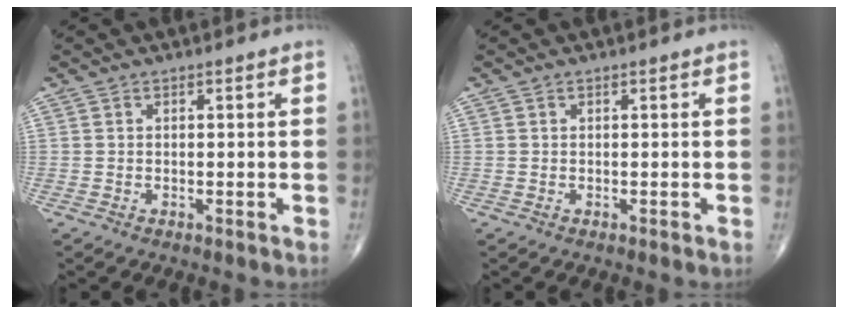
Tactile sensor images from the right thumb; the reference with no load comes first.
{"total": 0.0}